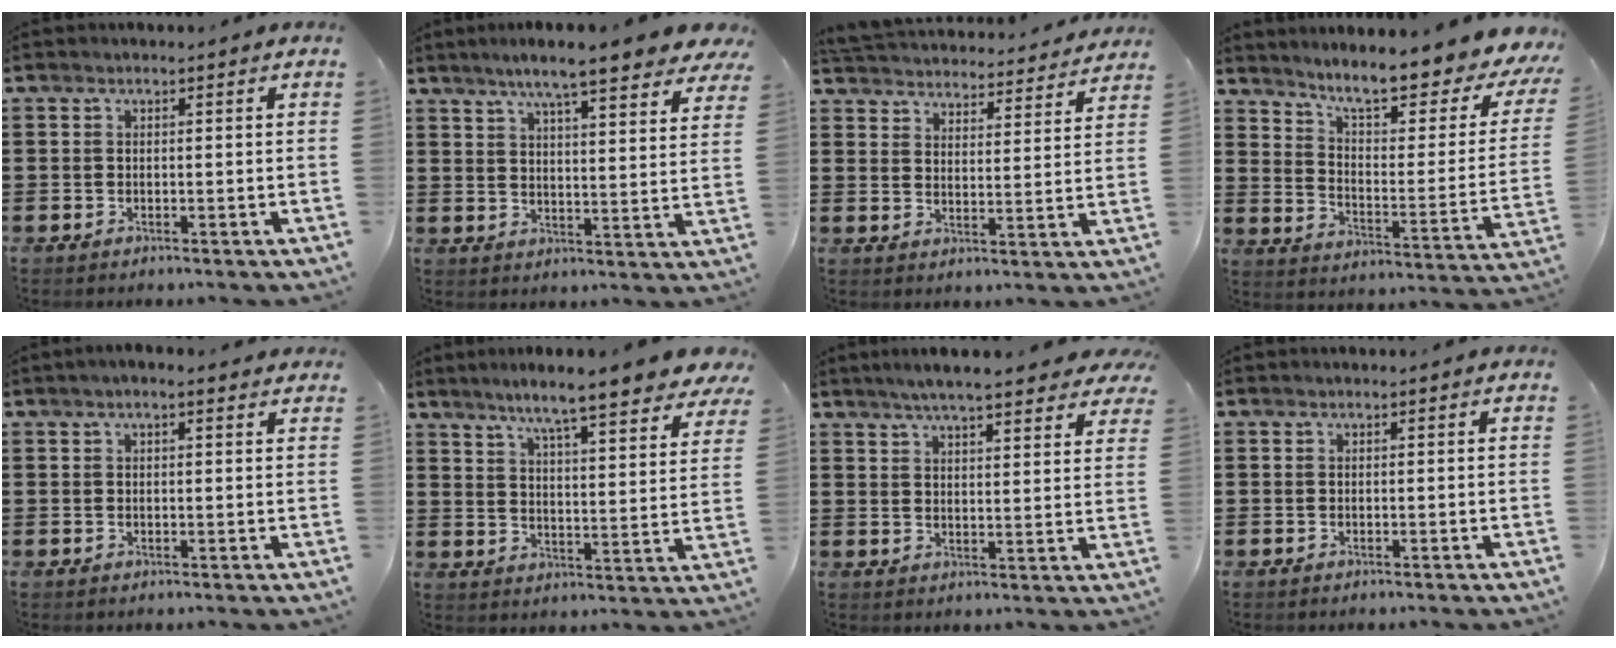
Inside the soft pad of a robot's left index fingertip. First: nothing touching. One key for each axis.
{"total": 8.2, "fx": 6.9, "fy": 0.3, "fz": 4.5, "tx": -0.094, "ty": -0.028, "tz": 0.116}
{"total": 4.4, "fx": 4.4, "fy": 0.1, "fz": 0.0, "tx": -0.025, "ty": -0.036, "tz": 0.074}
{"total": 9.3, "fx": 7.6, "fy": 0.7, "fz": 5.4, "tx": -0.110, "ty": -0.060, "tz": 0.120}
{"total": 1.8, "fx": 1.1, "fy": 0.4, "fz": 1.4, "tx": -0.028, "ty": 0.005, "tz": 0.019}
{"total": 8.1, "fx": 7.0, "fy": -0.5, "fz": 4.2, "tx": -0.093, "ty": -0.049, "tz": 0.111}
{"total": 6.1, "fx": 5.5, "fy": 0.4, "fz": 2.5, "tx": -0.059, "ty": -0.018, "tz": 0.097}
{"total": 0.0}